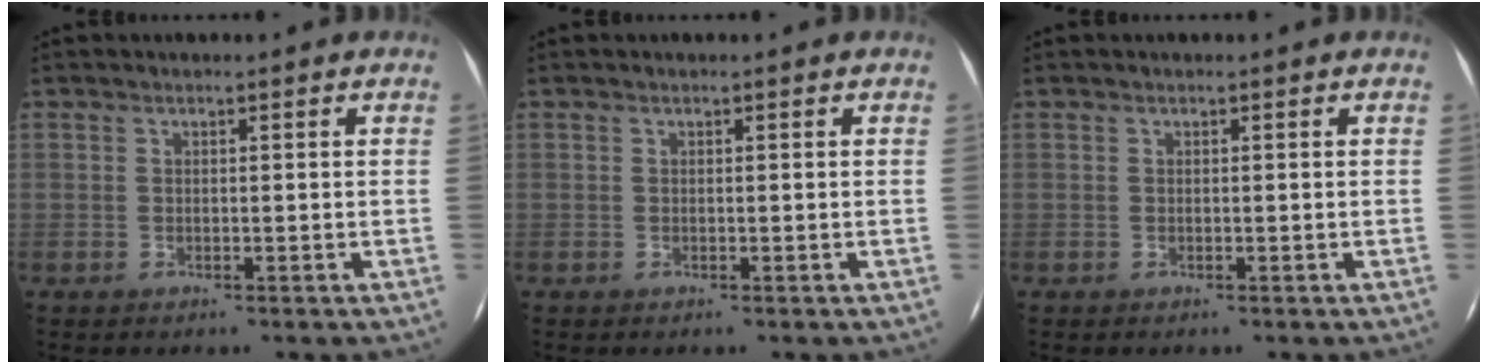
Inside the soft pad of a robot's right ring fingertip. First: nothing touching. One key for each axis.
{"total": 0.0}
{"total": 0.0}